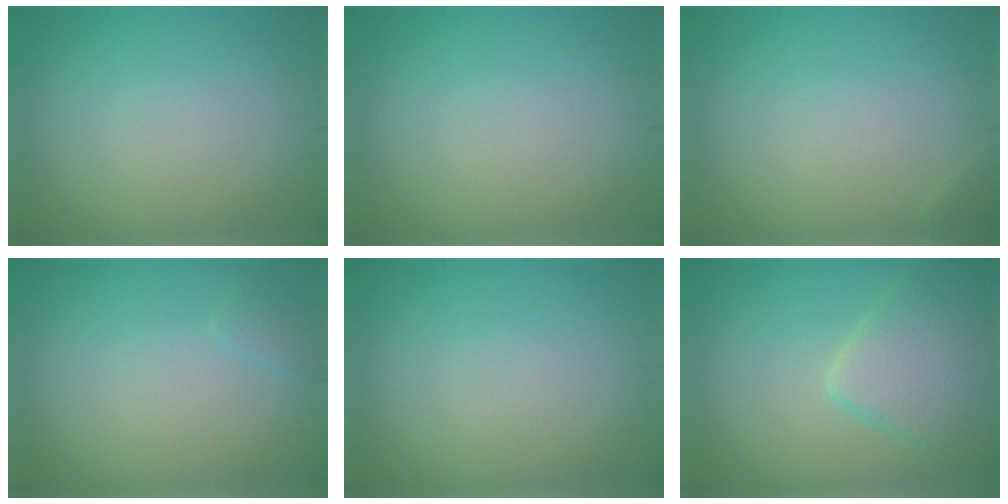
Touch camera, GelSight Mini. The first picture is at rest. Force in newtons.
{"total": 0.0}
{"total": 0.6, "press": 0.5, "slide": 0.1}
{"total": 0.8, "press": 0.8, "slide": 0.1}
{"total": 0.0}
{"total": 5.4, "press": 5.4, "slide": 0.3}